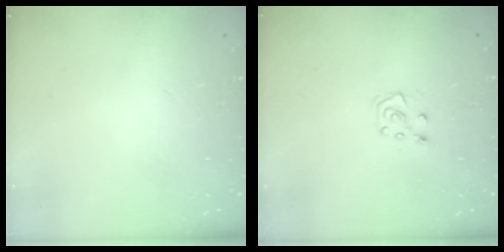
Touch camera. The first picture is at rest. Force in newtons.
{"total": 5.8, "press": 5.8, "slide": 0.8}